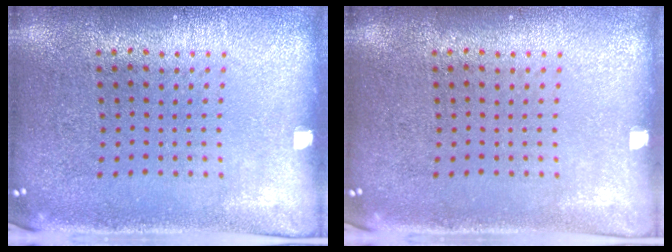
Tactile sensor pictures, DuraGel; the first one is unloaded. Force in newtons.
{"total": 0.0}